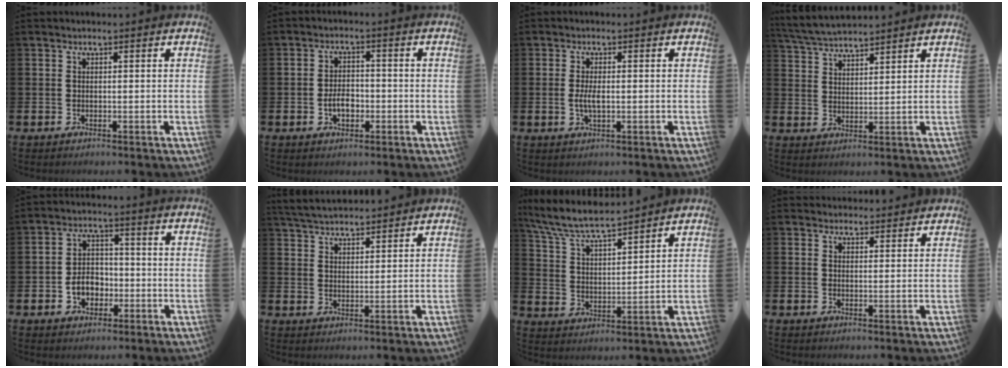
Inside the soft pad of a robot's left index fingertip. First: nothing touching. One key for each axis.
{"total": 3.5, "fx": -1.0, "fy": 2.3, "fz": 2.5, "tx": -0.037, "ty": 0.001, "tz": -0.023}
{"total": 2.6, "fx": -0.1, "fy": 1.0, "fz": 2.4, "tx": -0.043, "ty": 0.000, "tz": -0.004}
{"total": 4.8, "fx": 4.7, "fy": 0.5, "fz": 0.9, "tx": -0.038, "ty": -0.019, "tz": 0.087}
{"total": 4.5, "fx": -1.6, "fy": 3.5, "fz": 2.4, "tx": -0.031, "ty": 0.000, "tz": -0.038}
{"total": 4.4, "fx": 4.3, "fy": 0.5, "fz": 0.4, "tx": -0.028, "ty": -0.019, "tz": 0.081}
{"total": 7.3, "fx": 6.9, "fy": 0.7, "fz": 2.5, "tx": -0.080, "ty": -0.039, "tz": 0.121}
{"total": 2.3, "fx": 2.2, "fy": 0.6, "fz": -0.2, "tx": 0.008, "ty": -0.010, "tz": 0.039}